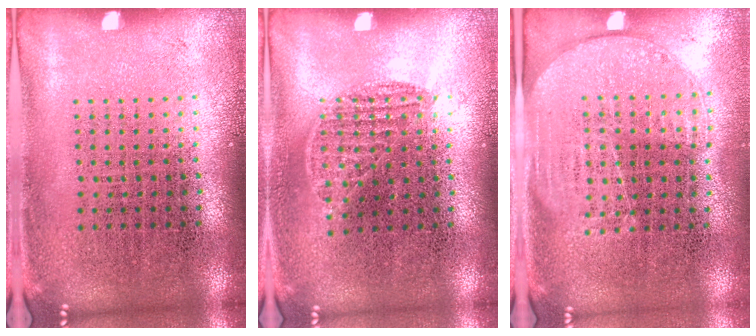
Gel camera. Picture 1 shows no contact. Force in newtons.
{"total": 0.8, "press": 0.7, "slide": 0.4}
{"total": 1.6, "press": 1.4, "slide": 0.8}